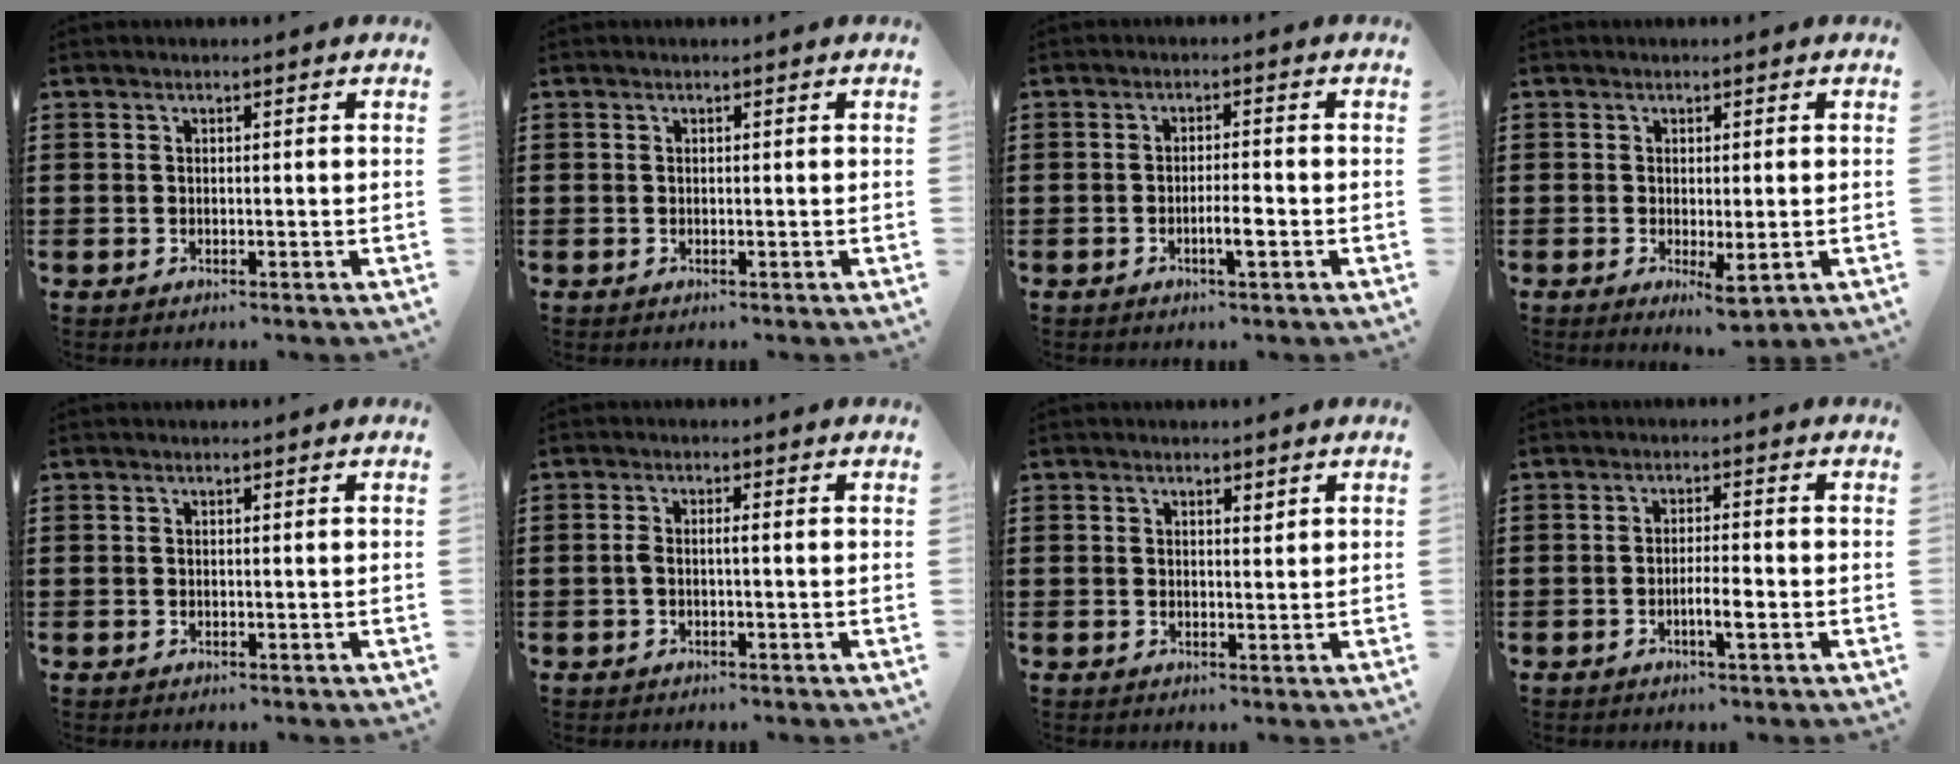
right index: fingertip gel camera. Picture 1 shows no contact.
{"total": 0.0}
{"total": 3.0, "force": [-1.2, 0.4, 2.7], "torque": [-0.047, 0.001, -0.022]}
{"total": 3.2, "force": [-0.8, 0.8, 3.0], "torque": [-0.052, -0.004, -0.010]}
{"total": 0.0}
{"total": 1.5, "force": [-0.4, 0.2, 1.4], "torque": [-0.029, -0.001, -0.008]}
{"total": 1.2, "force": [1.0, 0.5, 0.5], "torque": [-0.002, 0.000, 0.016]}
{"total": 3.2, "force": [-1.3, 0.4, 2.8], "torque": [-0.050, 0.000, -0.024]}